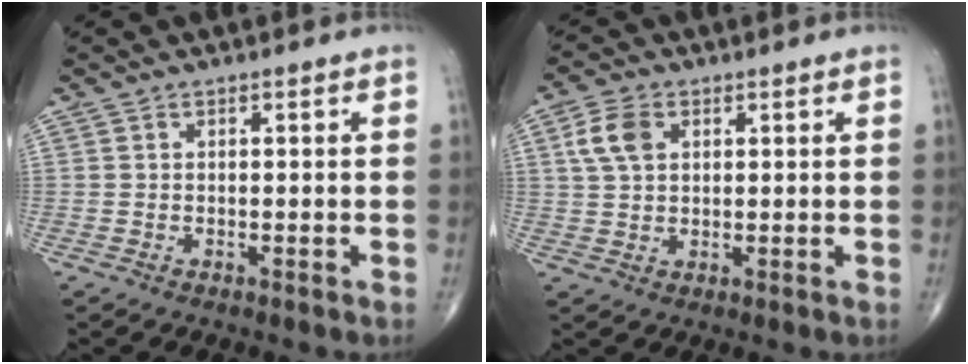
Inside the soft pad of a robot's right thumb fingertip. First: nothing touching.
{"total": 5.9, "force": [1.9, 3.9, 4.0], "torque": [-0.076, 0.003, 0.035]}